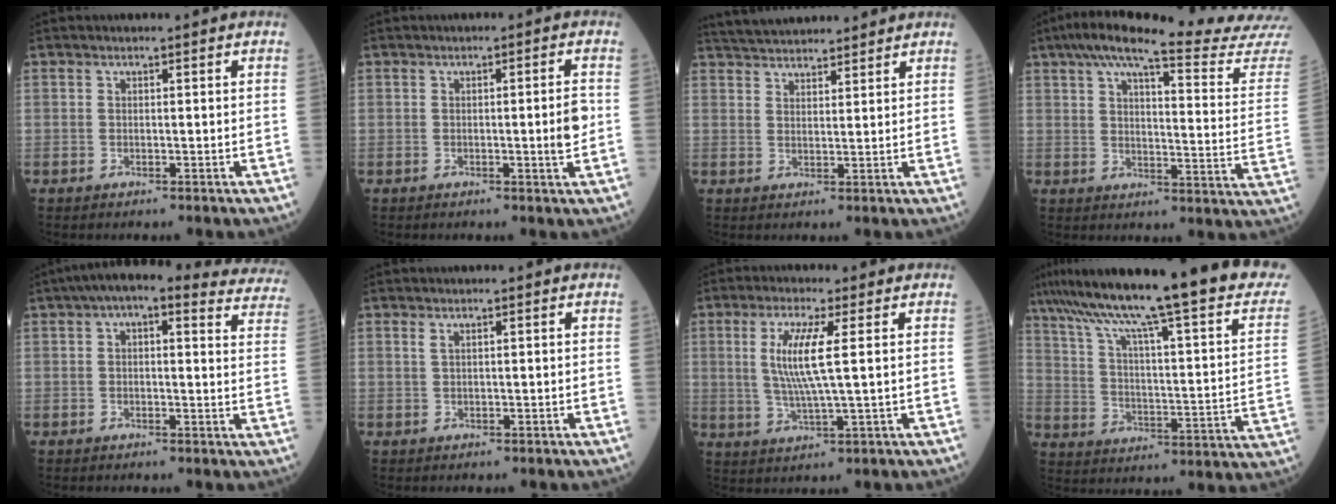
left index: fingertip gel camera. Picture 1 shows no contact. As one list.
[{"total": 3.0, "force": [-0.5, -0.4, 3.0], "torque": [-0.042, -0.007, -0.009]}, {"total": 10.8, "force": [10.2, 1.8, 3.1], "torque": [-0.053, 0.031, 0.158]}, {"total": 23.5, "force": [21.2, -1.3, 10.1], "torque": [-0.149, -0.082, 0.259]}, {"total": 18.2, "force": [15.4, 5.5, 8.0], "torque": [-0.077, 0.031, 0.159]}, {"total": 0.6, "force": [0.2, 0.0, 0.5], "torque": [-0.013, 0.000, 0.005]}, {"total": 7.3, "force": [1.3, -0.2, 7.1], "torque": [-0.156, -0.008, 0.023]}, {"total": 30.0, "force": [23.4, 1.7, 18.8], "torque": [-0.291, -0.028, 0.320]}]